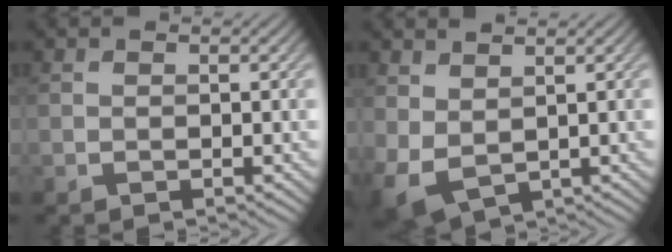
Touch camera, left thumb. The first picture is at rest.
{"total": 5.2, "force": [1.2, 3.5, 3.6], "torque": [-0.113, -0.018, 0.036]}